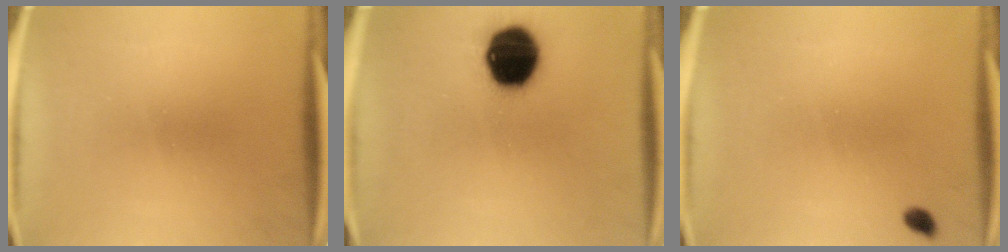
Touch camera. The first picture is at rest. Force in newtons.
{"total": 17.4}
{"total": 1.3}